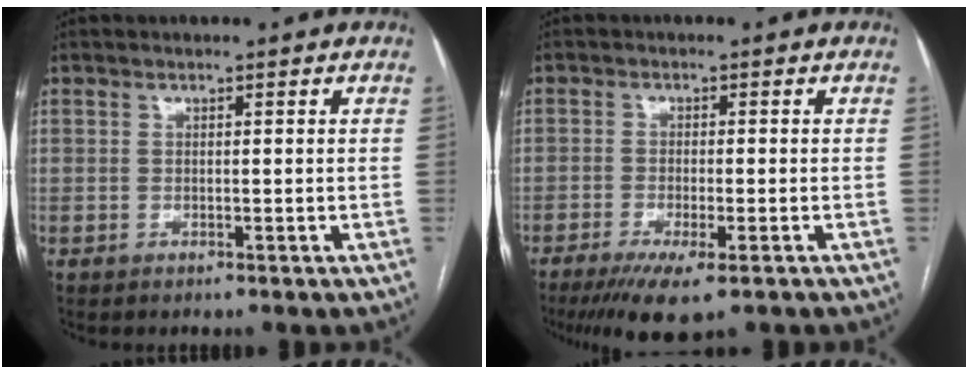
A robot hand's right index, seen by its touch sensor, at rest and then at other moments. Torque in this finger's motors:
{"motor_torque": [1.39, -0.75, 0.49, 0.14]}